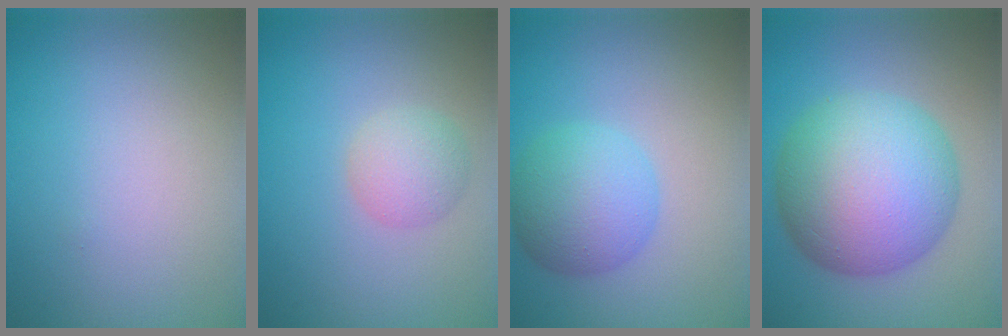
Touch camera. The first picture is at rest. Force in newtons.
{"total": 2.6, "press": 2.6, "slide": 0.1}
{"total": 5.2, "press": 5.2, "slide": 0.1}
{"total": 12.4, "press": 12.4, "slide": 0.2}